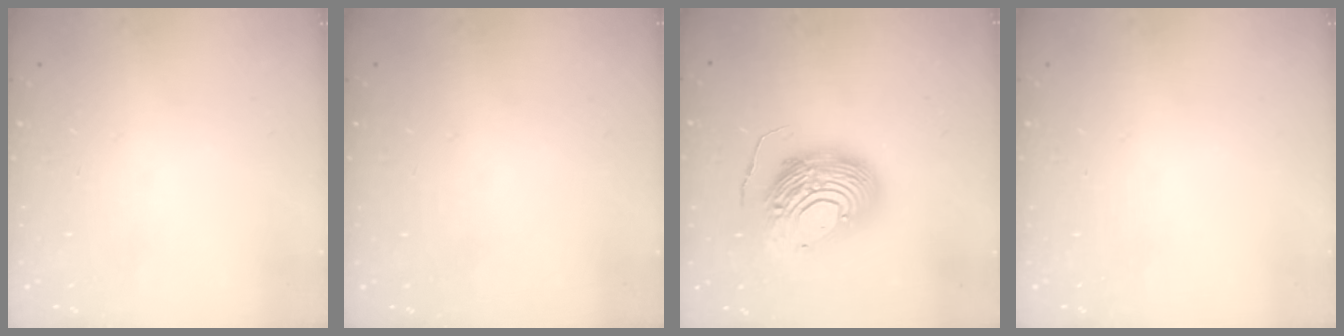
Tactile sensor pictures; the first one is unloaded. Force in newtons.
{"total": 0.0}
{"total": 14.5, "press": 14.4, "slide": 1.5}
{"total": 0.0}